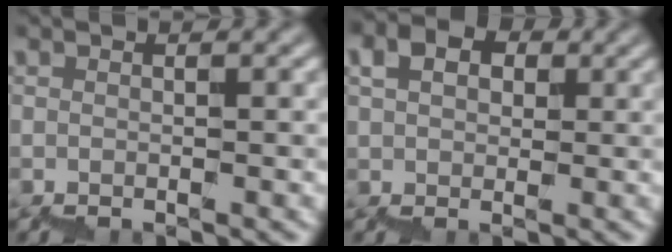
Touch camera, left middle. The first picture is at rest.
{"total": 2.6, "force": [1.2, 2.0, 1.3], "torque": [-0.025, 0.012, 0.020]}